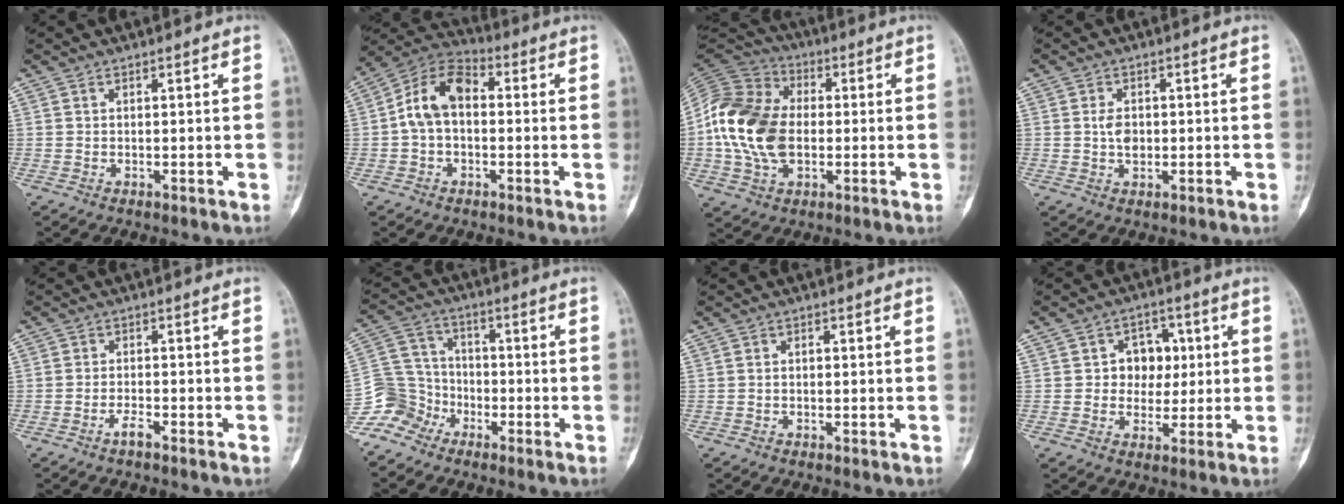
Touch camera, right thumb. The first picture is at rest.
{"total": 10.4, "force": [0.3, 6.6, 8.0], "torque": [-0.136, 0.035, -0.009]}
{"total": 17.8, "force": [-0.9, 12.2, 12.9], "torque": [-0.247, 0.018, -0.021]}
{"total": 3.0, "force": [0.1, 2.2, 2.1], "torque": [-0.028, 0.002, 0.000]}
{"total": 1.3, "force": [-1.0, 0.5, 0.6], "torque": [-0.014, 0.004, -0.022]}
{"total": 8.4, "force": [-5.7, 6.1, 0.7], "torque": [0.011, 0.054, -0.129]}
{"total": 0.7, "force": [0.0, 0.4, 0.5], "torque": [-0.004, 0.004, -0.002]}
{"total": 7.5, "force": [1.1, 6.3, 3.9], "torque": [-0.006, 0.007, 0.013]}